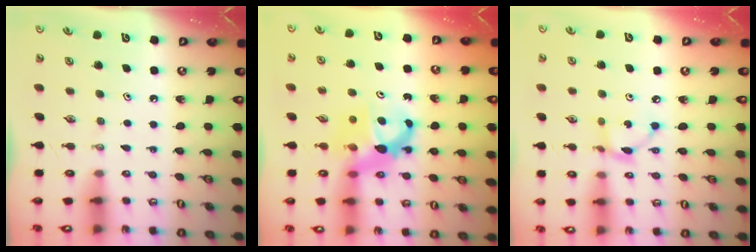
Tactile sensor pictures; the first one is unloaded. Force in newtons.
{"total": 6.6, "press": 6.6, "slide": 0.5}
{"total": 5.1, "press": 5.0, "slide": 0.2}